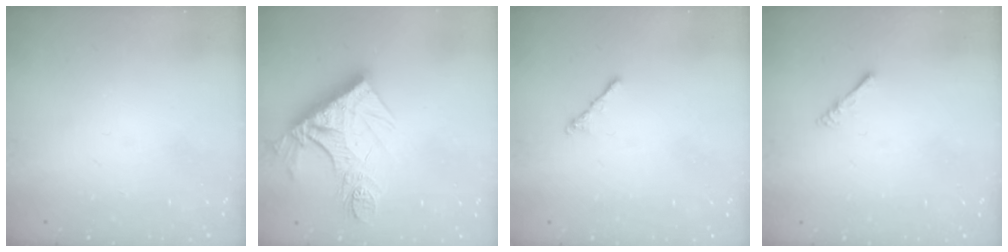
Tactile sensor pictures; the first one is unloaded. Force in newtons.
{"total": 15.0, "press": 14.9, "slide": 1.4}
{"total": 1.8, "press": 1.7, "slide": 0.6}
{"total": 1.6, "press": 1.6, "slide": 0.4}